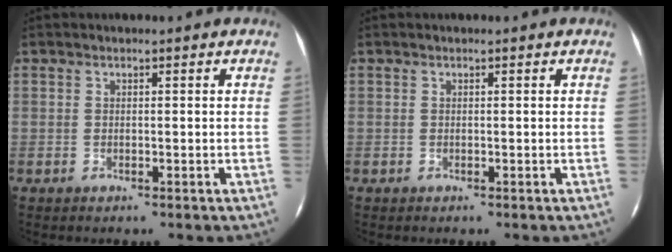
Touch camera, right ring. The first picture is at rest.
{"total": 0.0}